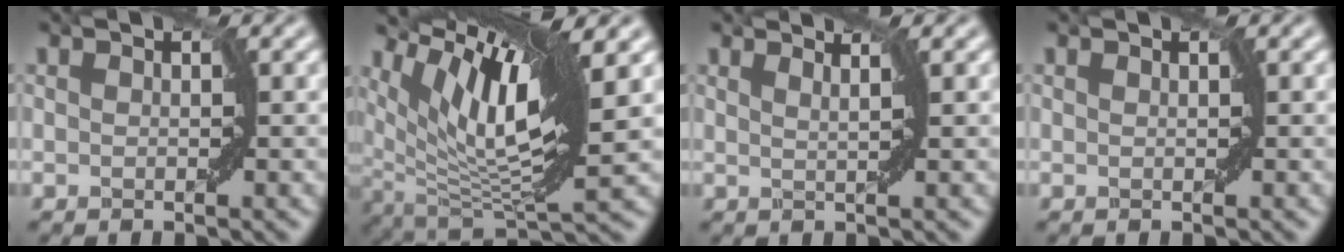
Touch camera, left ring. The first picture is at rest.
{"total": 10.9, "force": [5.7, 2.7, 8.9], "torque": [-0.163, 0.008, 0.112]}
{"total": 2.5, "force": [1.7, 0.9, 1.7], "torque": [-0.006, 0.004, -0.004]}
{"total": 0.0}